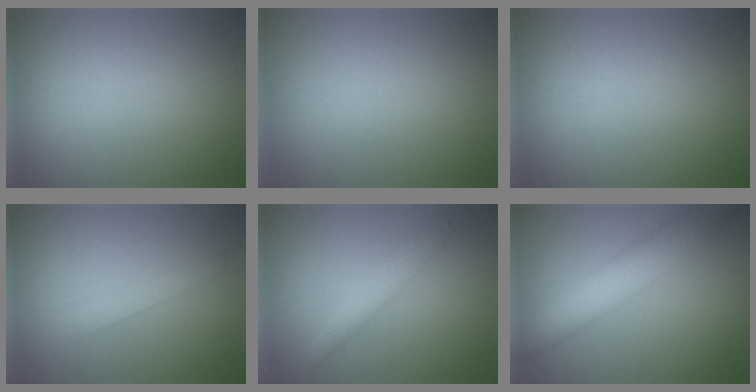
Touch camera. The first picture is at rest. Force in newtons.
{"total": 0.0}
{"total": 0.0}
{"total": 1.3, "press": 1.3, "slide": 0.0}
{"total": 2.3, "press": 2.3, "slide": 0.1}
{"total": 5.4, "press": 5.4, "slide": 0.2}